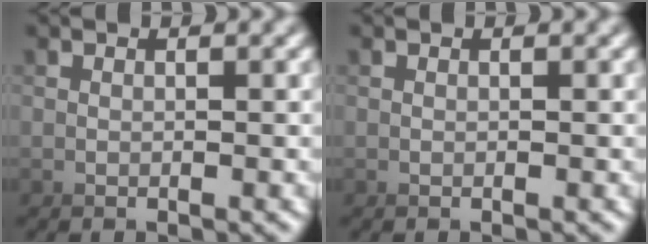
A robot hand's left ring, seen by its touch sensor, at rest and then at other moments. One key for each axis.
{"total": 0.0}